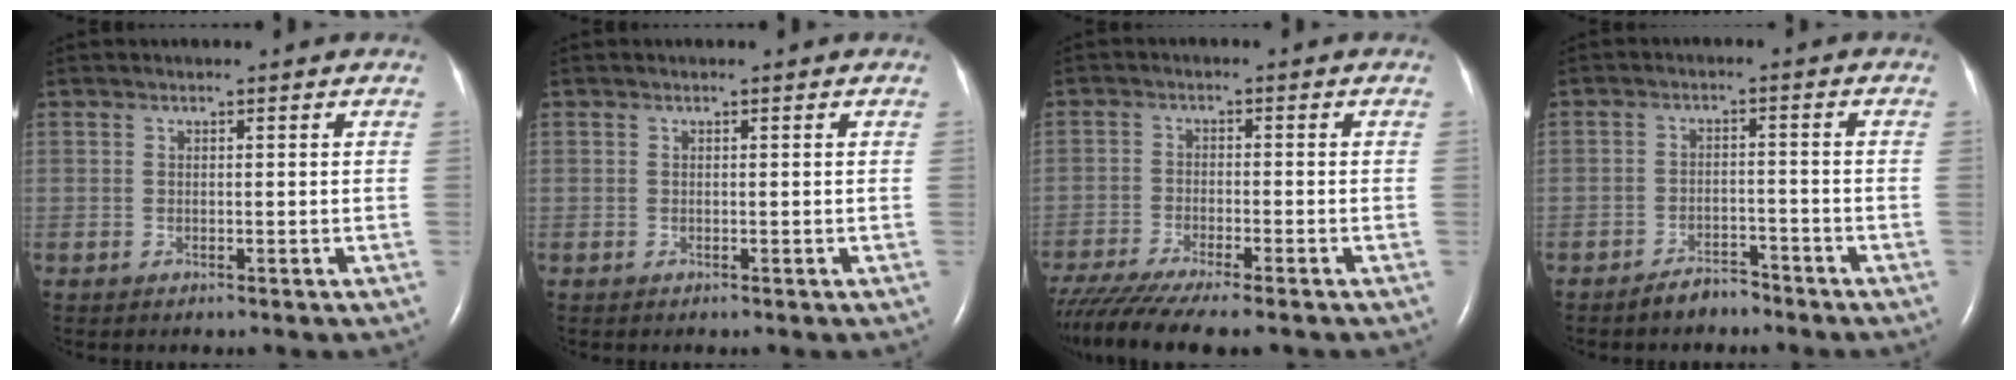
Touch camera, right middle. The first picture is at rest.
{"total": 0.0}
{"total": 11.8, "force": [-9.9, 0.7, 6.3], "torque": [-0.100, -0.025, -0.157]}
{"total": 3.4, "force": [-3.1, 1.2, 1.0], "torque": [-0.022, 0.001, -0.051]}